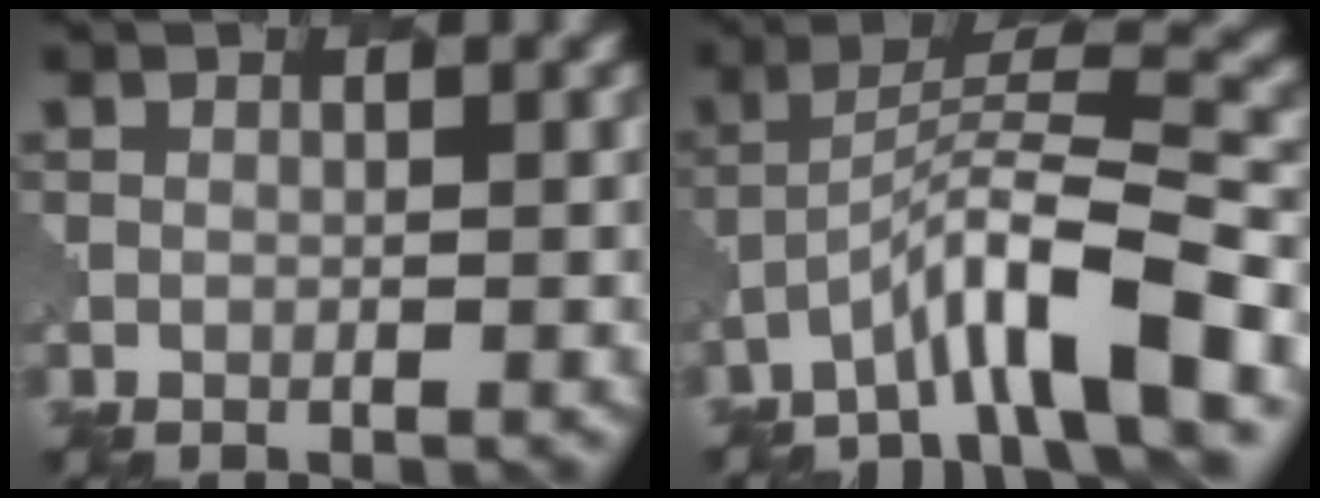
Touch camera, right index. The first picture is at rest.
{"total": 7.5, "force": [-4.7, 1.0, 5.8], "torque": [-0.099, 0.014, -0.087]}